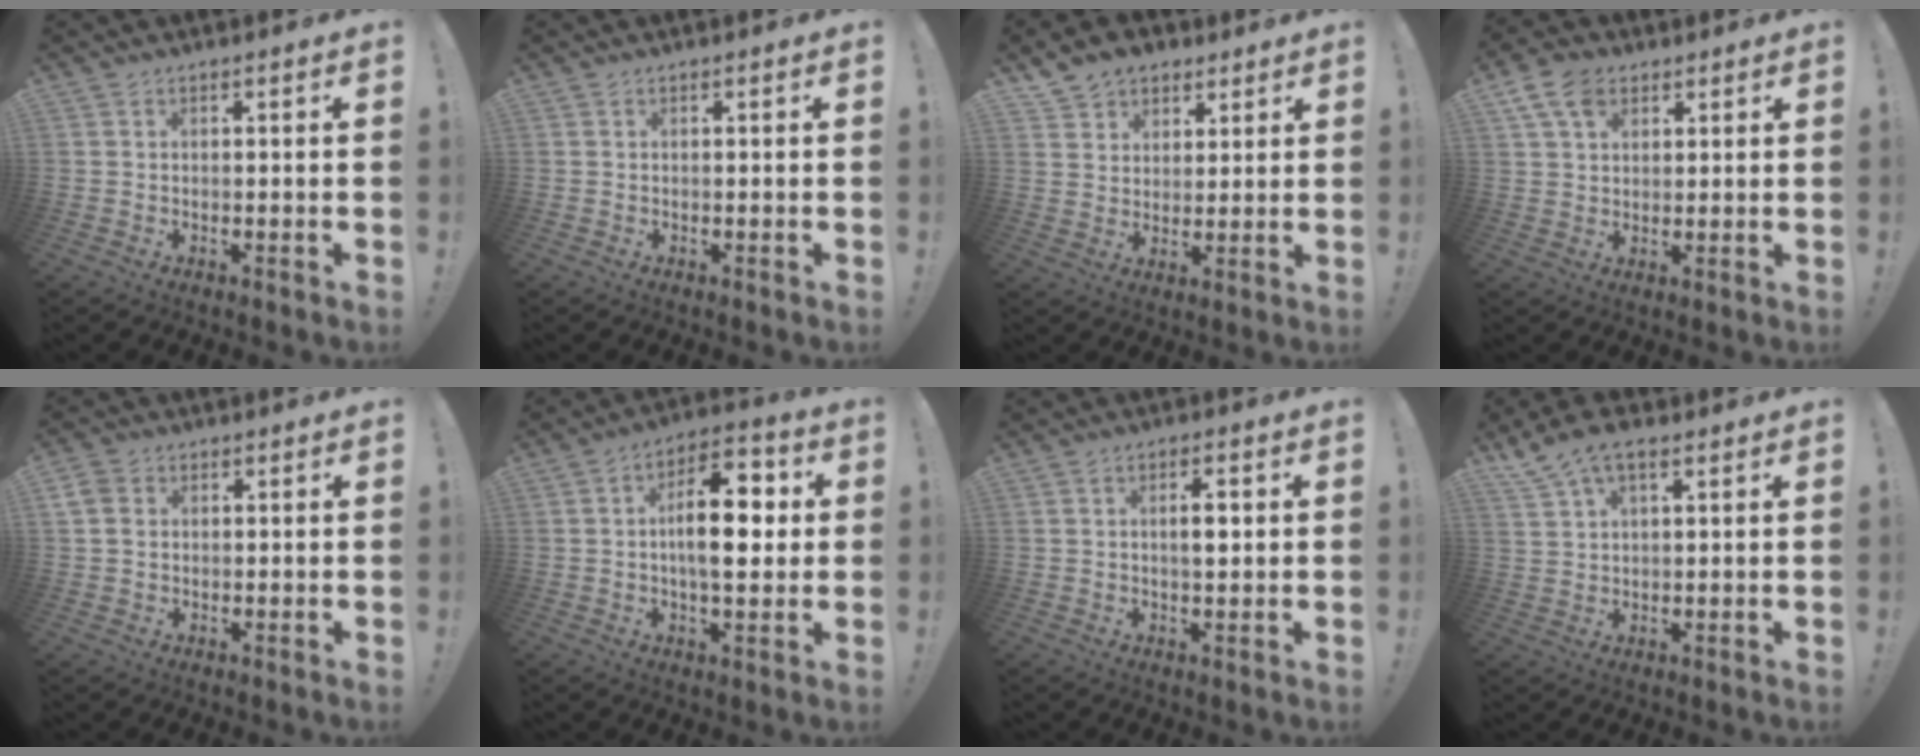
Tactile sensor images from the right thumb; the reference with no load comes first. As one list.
[{"total": 0.0}, {"total": 8.3, "force": [5.3, 6.1, 1.8], "torque": [-0.031, -0.031, 0.106]}, {"total": 8.8, "force": [4.4, 6.0, 4.7], "torque": [-0.086, -0.005, 0.088]}, {"total": 4.8, "force": [1.1, 3.9, 2.5], "torque": [-0.050, 0.004, 0.023]}, {"total": 14.9, "force": [0.8, 7.2, 13.1], "torque": [-0.197, 0.006, 0.007]}, {"total": 3.9, "force": [0.6, 1.4, 3.6], "torque": [-0.049, -0.002, 0.003]}, {"total": 7.4, "force": [4.4, 3.2, 5.0], "torque": [-0.098, -0.008, 0.087]}]